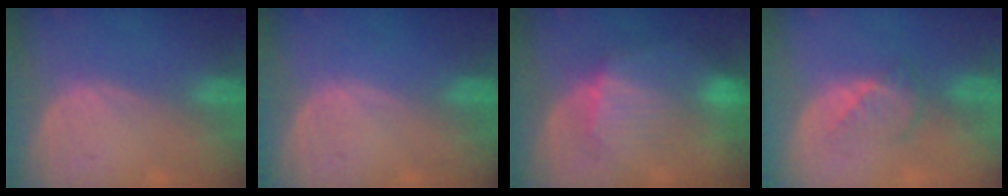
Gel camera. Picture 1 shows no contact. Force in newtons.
{"total": 0.0}
{"total": 8.0, "press": 7.9, "slide": 1.0}
{"total": 3.2, "press": 3.0, "slide": 1.0}